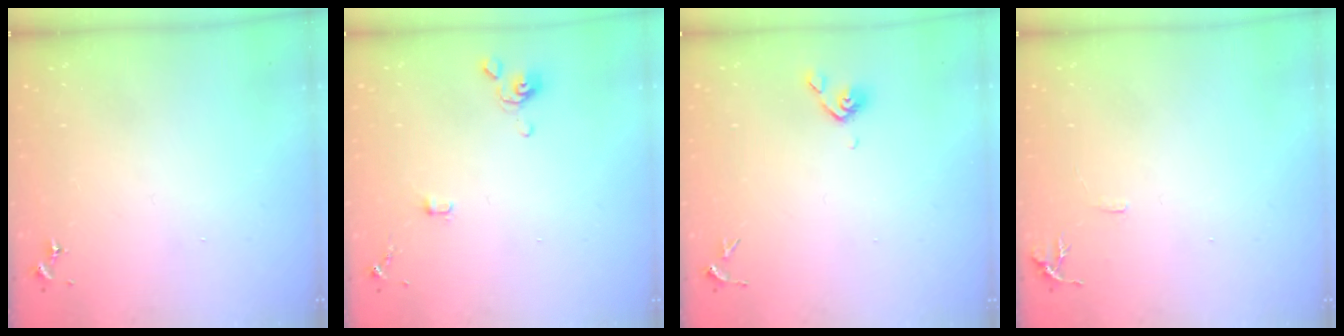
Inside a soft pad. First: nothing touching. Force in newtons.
{"total": 4.6, "press": 4.6, "slide": 0.7}
{"total": 5.1, "press": 4.9, "slide": 1.2}
{"total": 6.0, "press": 5.9, "slide": 0.7}